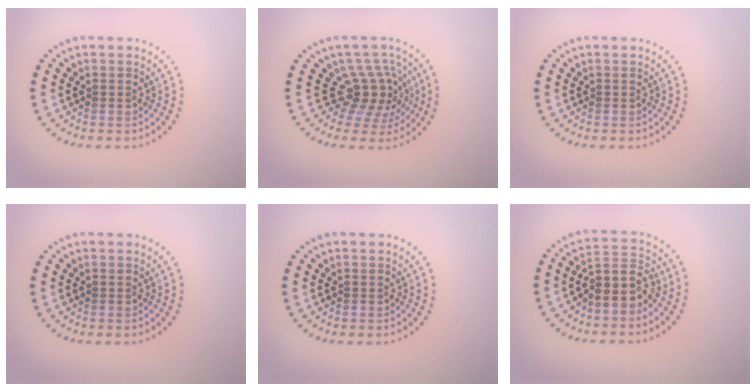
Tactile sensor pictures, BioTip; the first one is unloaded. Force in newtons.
{"total": 3.8, "press": 2.8, "slide": 2.6}
{"total": 0.0}
{"total": 0.0}
{"total": 0.0}
{"total": 3.5, "press": 2.9, "slide": 1.8}